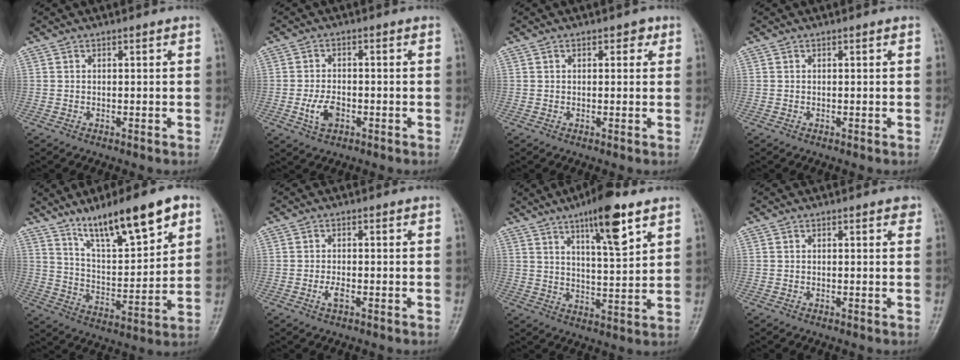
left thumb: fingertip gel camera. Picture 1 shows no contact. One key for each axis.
{"total": 4.8, "fx": -1.6, "fy": 2.9, "fz": 3.4, "tx": -0.063, "ty": 0.007, "tz": -0.027}
{"total": 2.1, "fx": 1.0, "fy": 1.4, "fz": 1.3, "tx": -0.002, "ty": 0.001, "tz": 0.008}
{"total": 0.0}
{"total": 16.7, "fx": 10.4, "fy": 4.5, "fz": 12.2, "tx": -0.175, "ty": -0.046, "tz": 0.185}
{"total": 2.0, "fx": -0.8, "fy": 0.8, "fz": 1.7, "tx": -0.033, "ty": 0.002, "tz": -0.016}
{"total": 8.7, "fx": 5.1, "fy": 2.2, "fz": 6.7, "tx": -0.094, "ty": -0.025, "tz": 0.077}
{"total": 1.2, "fx": 0.8, "fy": 0.6, "fz": 0.8, "tx": -0.003, "ty": -0.001, "tz": 0.004}